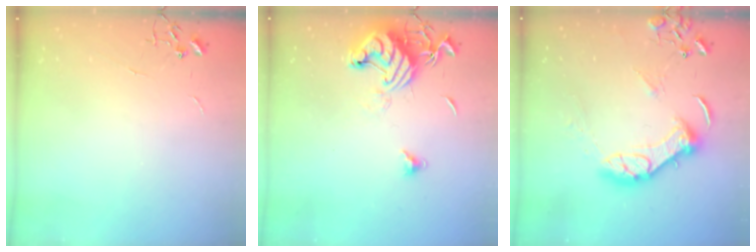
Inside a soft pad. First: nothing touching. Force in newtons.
{"total": 13.9, "press": 13.8, "slide": 1.2}
{"total": 12.9, "press": 12.8, "slide": 1.7}